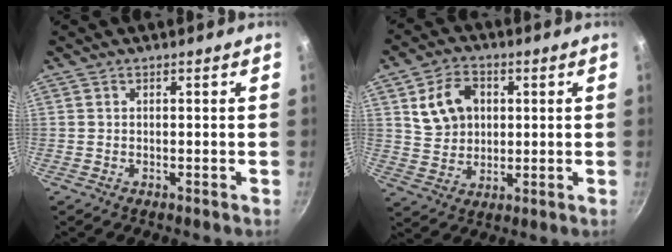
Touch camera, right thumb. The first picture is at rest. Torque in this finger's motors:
{"motor_torque": [-0.77, 0.98, 0.13, -0.09, 0.06]}